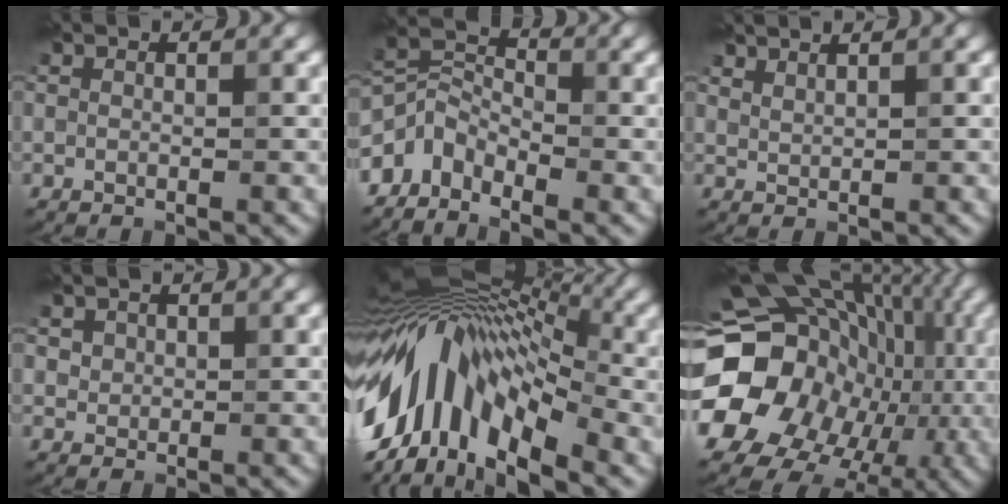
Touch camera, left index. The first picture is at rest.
{"total": 3.5, "force": [-2.6, 1.9, 1.2], "torque": [-0.023, 0.004, -0.065]}
{"total": 1.6, "force": [1.6, 0.2, 0.4], "torque": [-0.005, 0.000, 0.029]}
{"total": 2.0, "force": [1.0, 1.6, 0.7], "torque": [-0.019, -0.002, 0.030]}
{"total": 14.0, "force": [-2.6, 7.6, 11.5], "torque": [-0.210, 0.028, -0.055]}
{"total": 22.9, "force": [-2.7, 20.2, 10.6], "torque": [-0.178, -0.008, -0.072]}